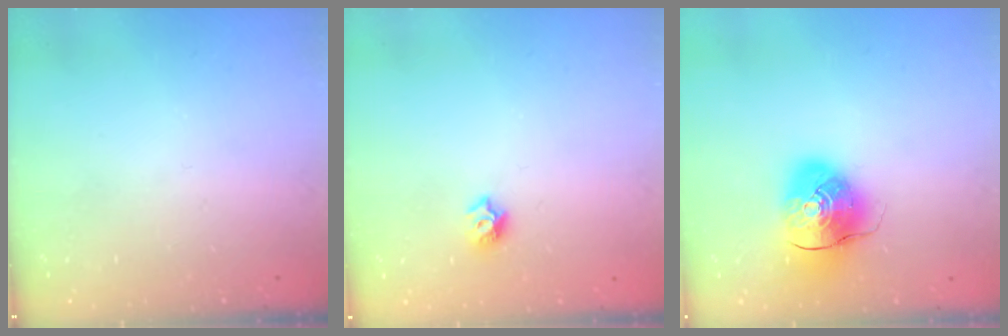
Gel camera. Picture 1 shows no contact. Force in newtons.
{"total": 6.9, "press": 6.8, "slide": 0.9}
{"total": 10.6, "press": 10.5, "slide": 1.8}